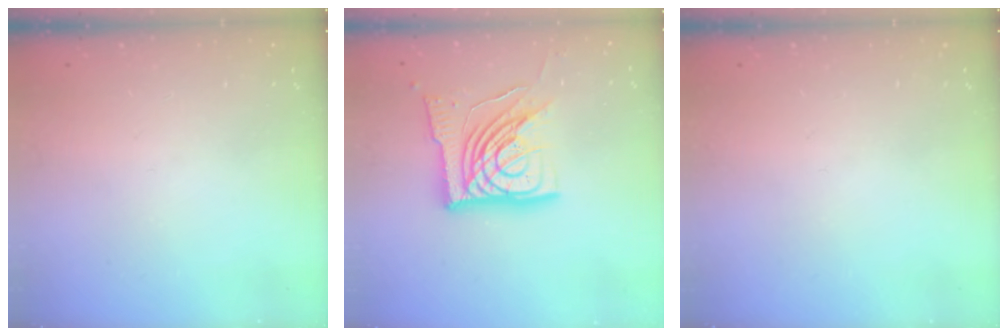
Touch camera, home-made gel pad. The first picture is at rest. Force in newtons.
{"total": 18.0, "press": 17.9, "slide": 1.8}
{"total": 0.0}